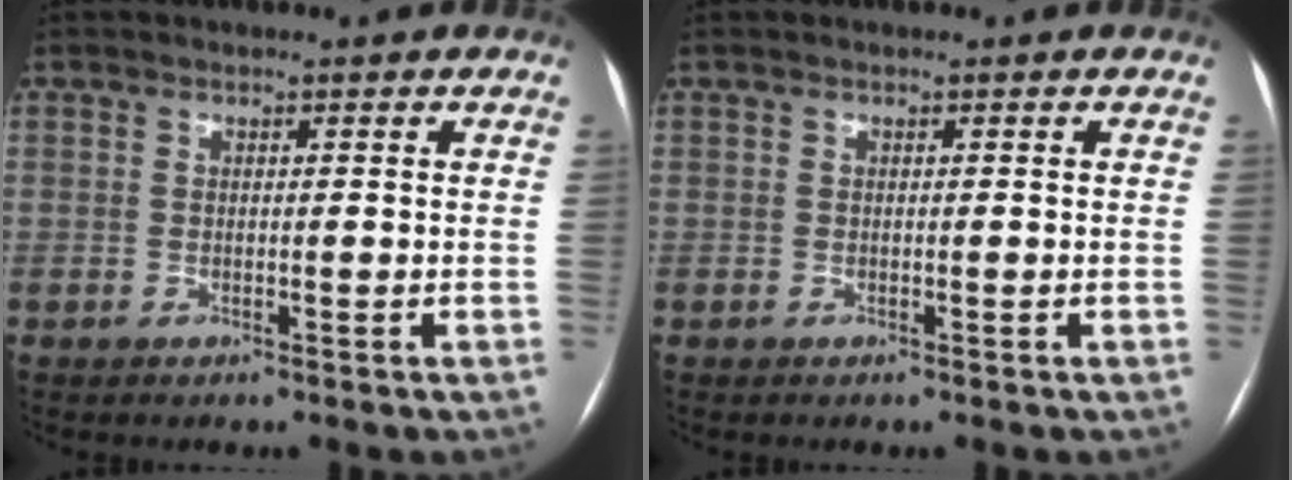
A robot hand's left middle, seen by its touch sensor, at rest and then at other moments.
{"total": 0.0}